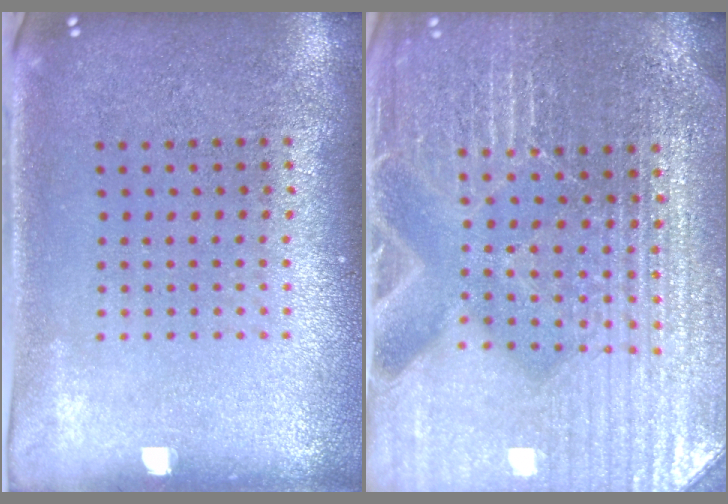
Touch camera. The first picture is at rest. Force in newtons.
{"total": 4.7, "press": 4.5, "slide": 1.4}